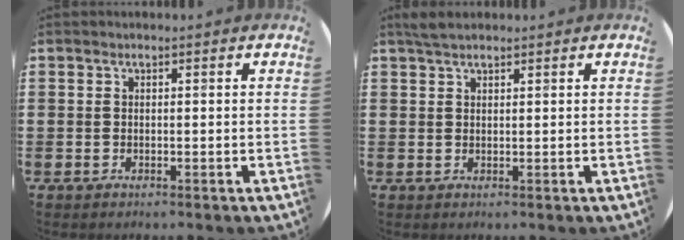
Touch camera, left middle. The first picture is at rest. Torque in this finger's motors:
{"motor_torque": [0.40, -0.35, -0.11, -0.04]}